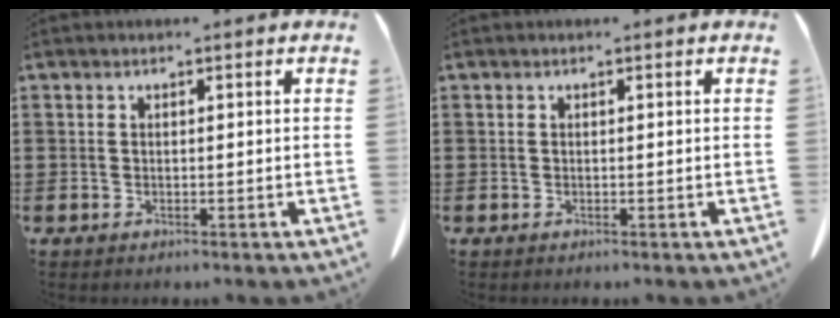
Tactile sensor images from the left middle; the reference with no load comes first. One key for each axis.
{"total": 0.0}